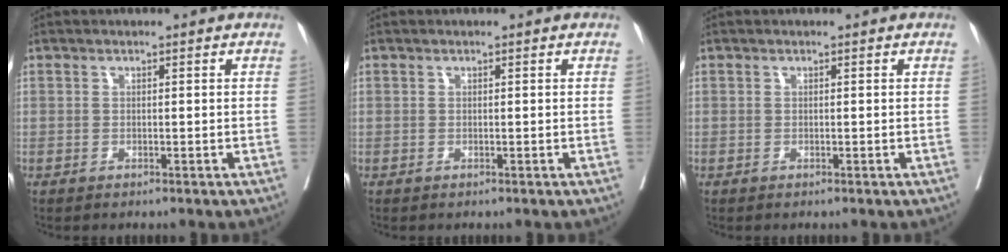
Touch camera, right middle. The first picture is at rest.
{"total": 0.0}
{"total": 0.0}